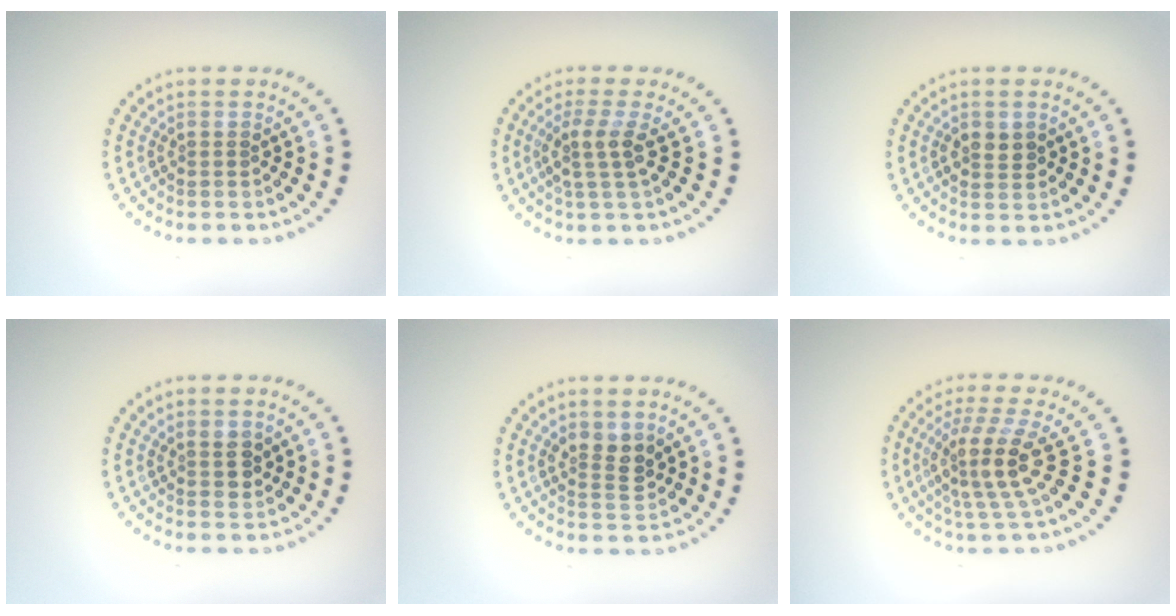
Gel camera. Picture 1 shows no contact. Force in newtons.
{"total": 2.6, "press": 2.0, "slide": 1.6}
{"total": 1.8, "press": 1.8, "slide": 0.2}
{"total": 1.8, "press": 1.6, "slide": 0.9}
{"total": 2.6, "press": 2.4, "slide": 0.9}
{"total": 4.3, "press": 3.2, "slide": 2.8}